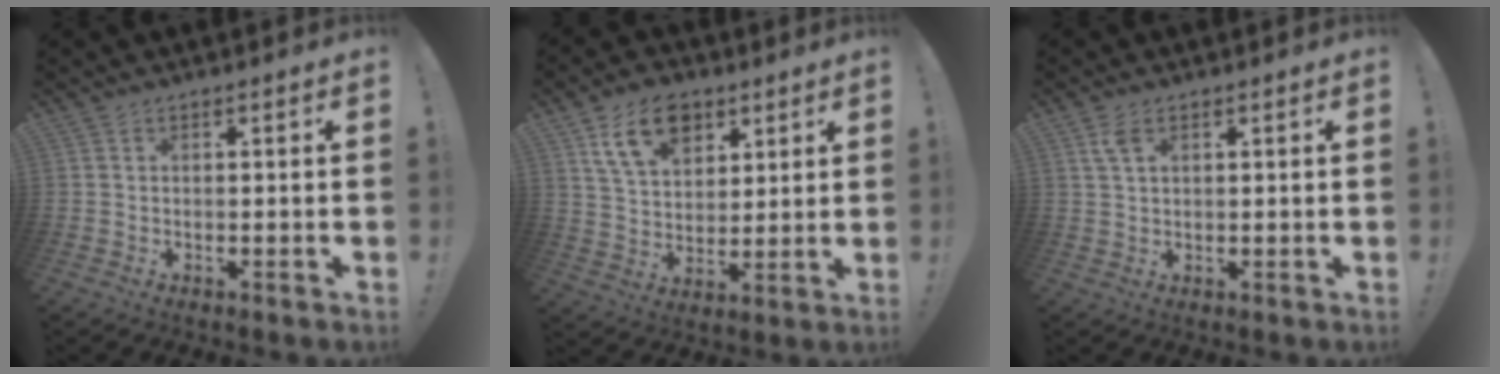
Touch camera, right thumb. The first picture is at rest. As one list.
[{"total": 14.1, "force": [7.3, 9.5, 7.4], "torque": [-0.113, -0.022, 0.138]}, {"total": 3.7, "force": [1.7, 1.9, 2.7], "torque": [-0.055, 0.003, 0.032]}]